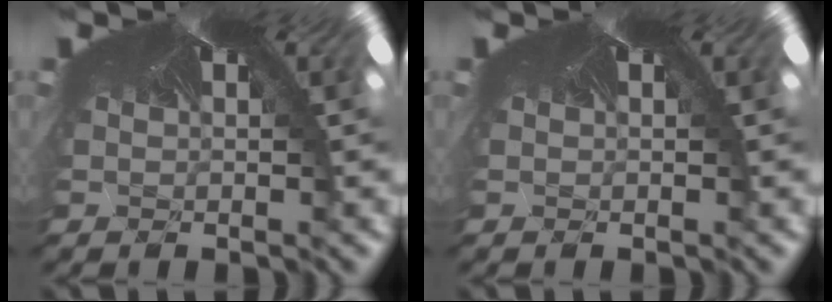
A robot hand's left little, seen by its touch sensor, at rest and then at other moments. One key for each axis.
{"total": 0.0}